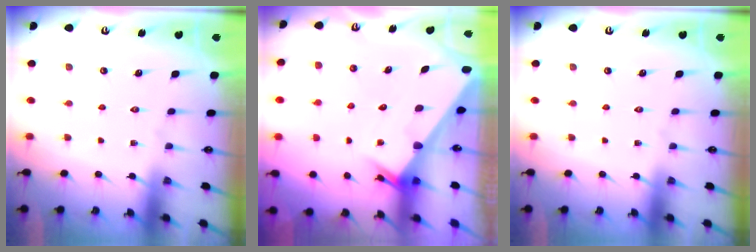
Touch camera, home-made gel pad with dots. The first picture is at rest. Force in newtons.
{"total": 2.2, "press": 2.2, "slide": 0.1}
{"total": 0.0}